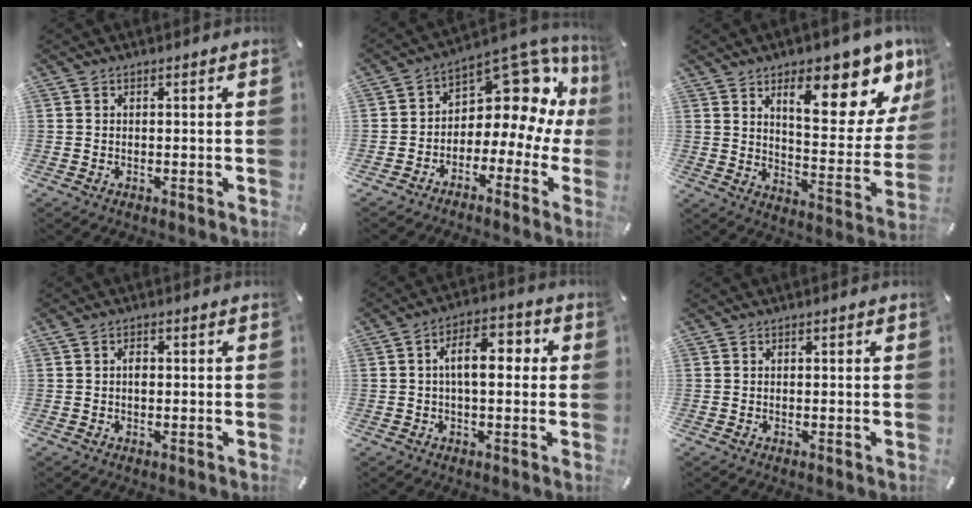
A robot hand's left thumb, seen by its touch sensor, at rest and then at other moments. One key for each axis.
{"total": 12.9, "fx": 5.7, "fy": 8.3, "fz": 8.1, "tx": -0.104, "ty": -0.055, "tz": 0.095}
{"total": 18.8, "fx": 10.7, "fy": 7.4, "fz": 13.6, "tx": -0.176, "ty": -0.080, "tz": 0.164}
{"total": 1.9, "fx": 0.0, "fy": 1.2, "fz": 1.5, "tx": -0.030, "ty": 0.003, "tz": -0.001}
{"total": 9.2, "fx": 0.6, "fy": 4.8, "fz": 7.8, "tx": -0.115, "ty": 0.009, "tz": 0.004}
{"total": 0.0}